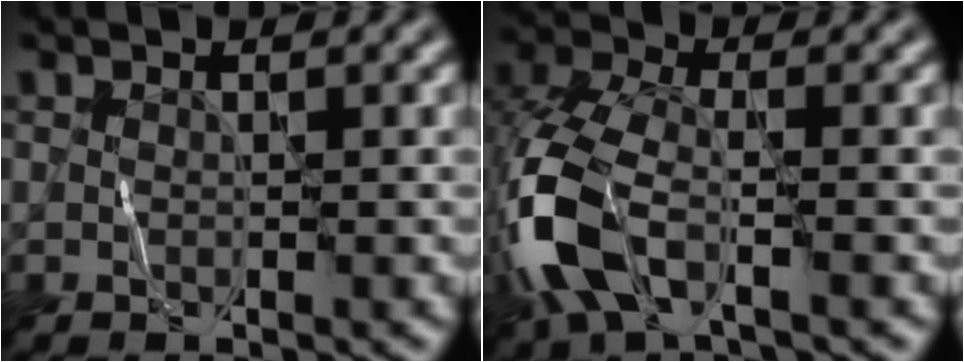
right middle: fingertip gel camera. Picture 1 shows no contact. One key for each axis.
{"total": 8.4, "fx": -2.8, "fy": 4.1, "fz": 6.7, "tx": -0.174, "ty": 0.000, "tz": -0.071}